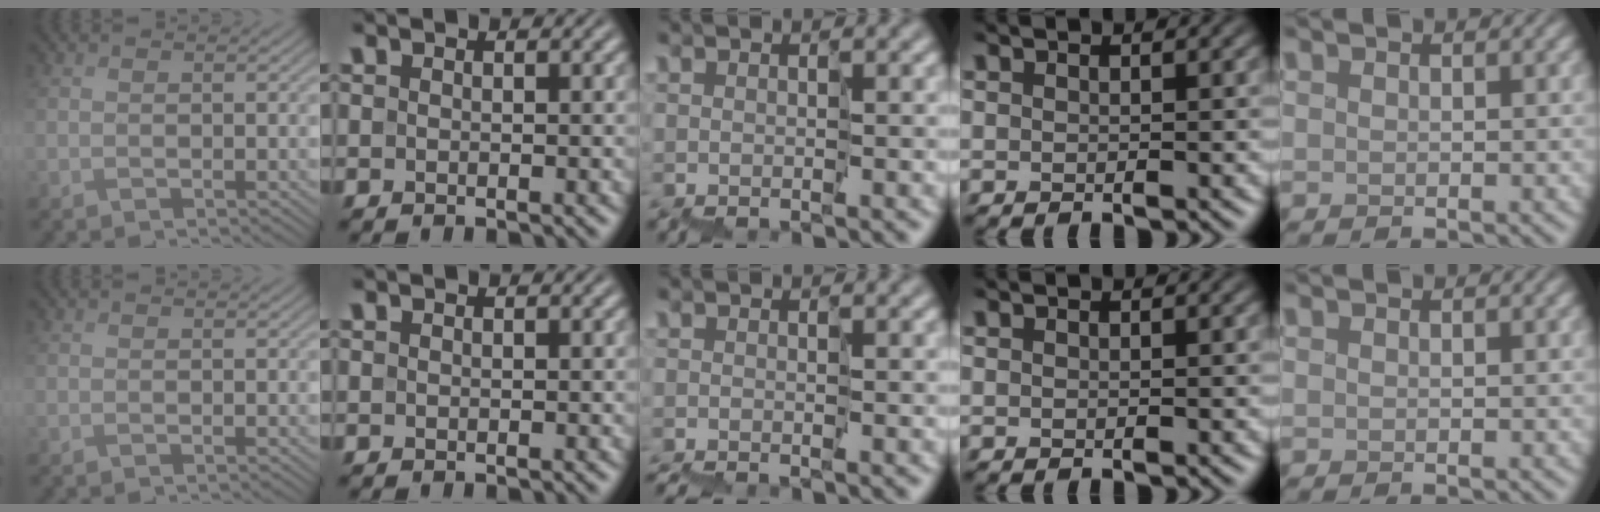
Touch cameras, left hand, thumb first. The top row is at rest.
{"middle": {"total": 1.5, "force": [-1.4, 0.2, 0.6], "torque": [-0.008, -0.005, -0.032]}}